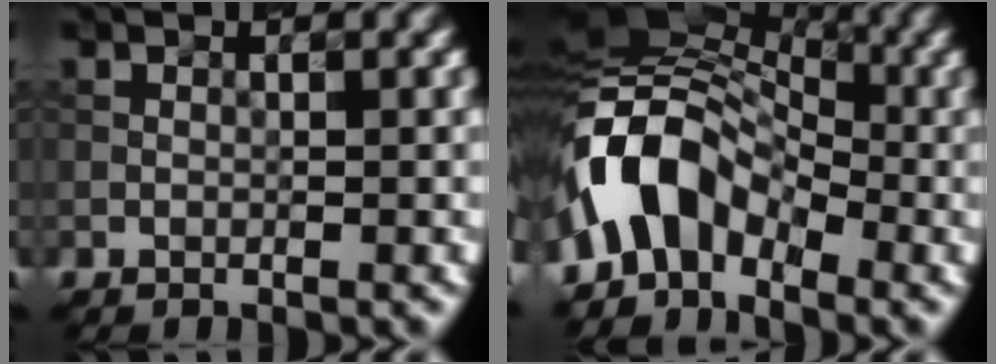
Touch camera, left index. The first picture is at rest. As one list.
[{"total": 8.1, "force": [-3.1, 5.4, 5.0], "torque": [-0.086, 0.016, -0.073]}]